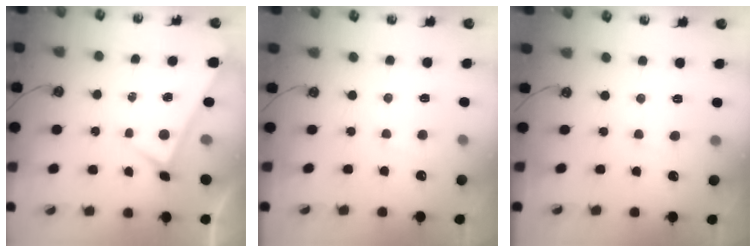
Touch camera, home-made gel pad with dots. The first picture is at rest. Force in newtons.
{"total": 2.6, "press": 2.5, "slide": 0.4}
{"total": 1.6, "press": 1.5, "slide": 0.5}